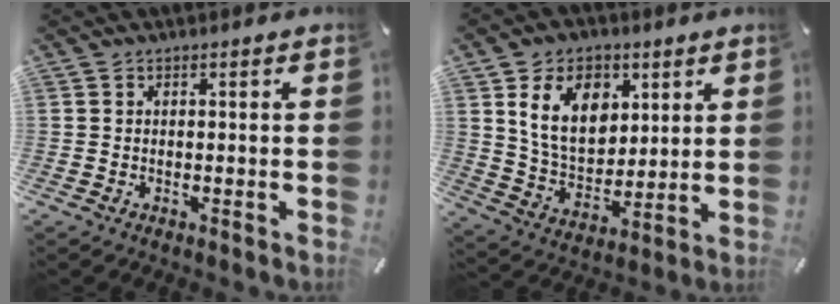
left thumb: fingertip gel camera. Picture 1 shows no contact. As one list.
[{"total": 13.9, "force": [5.6, 10.0, 7.9], "torque": [-0.146, -0.004, 0.105]}]